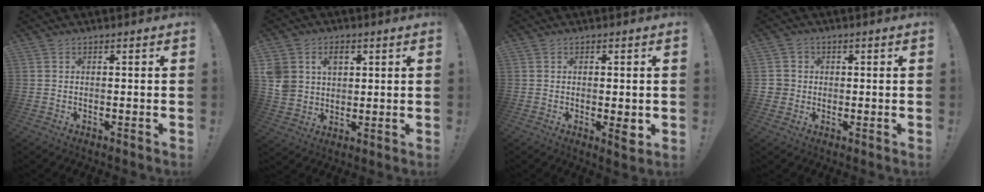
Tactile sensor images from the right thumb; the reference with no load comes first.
{"total": 8.8, "force": [3.2, 7.5, 3.5], "torque": [-0.070, -0.013, 0.063]}
{"total": 3.4, "force": [-0.5, 0.8, 3.2], "torque": [-0.034, -0.007, -0.009]}
{"total": 3.9, "force": [-0.1, 3.7, 1.1], "torque": [-0.012, 0.007, -0.001]}